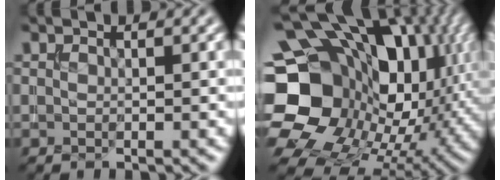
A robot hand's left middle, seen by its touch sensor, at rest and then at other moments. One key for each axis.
{"total": 21.9, "fx": 2.8, "fy": 17.6, "fz": 12.7, "tx": -0.274, "ty": -0.013, "tz": 0.051}